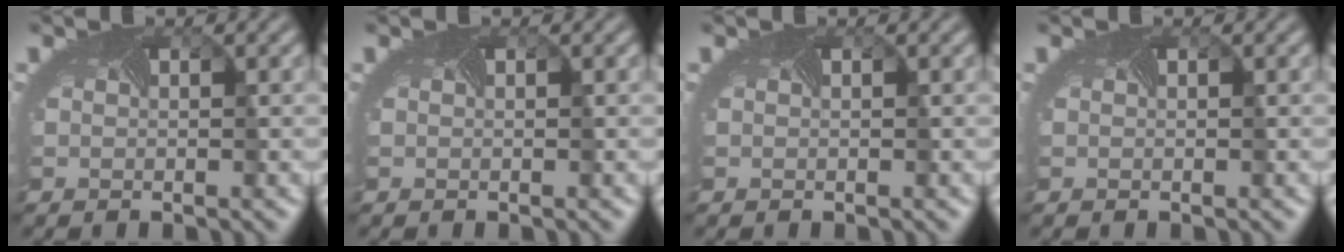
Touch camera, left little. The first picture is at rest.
{"total": 0.0}
{"total": 0.0}
{"total": 0.0}